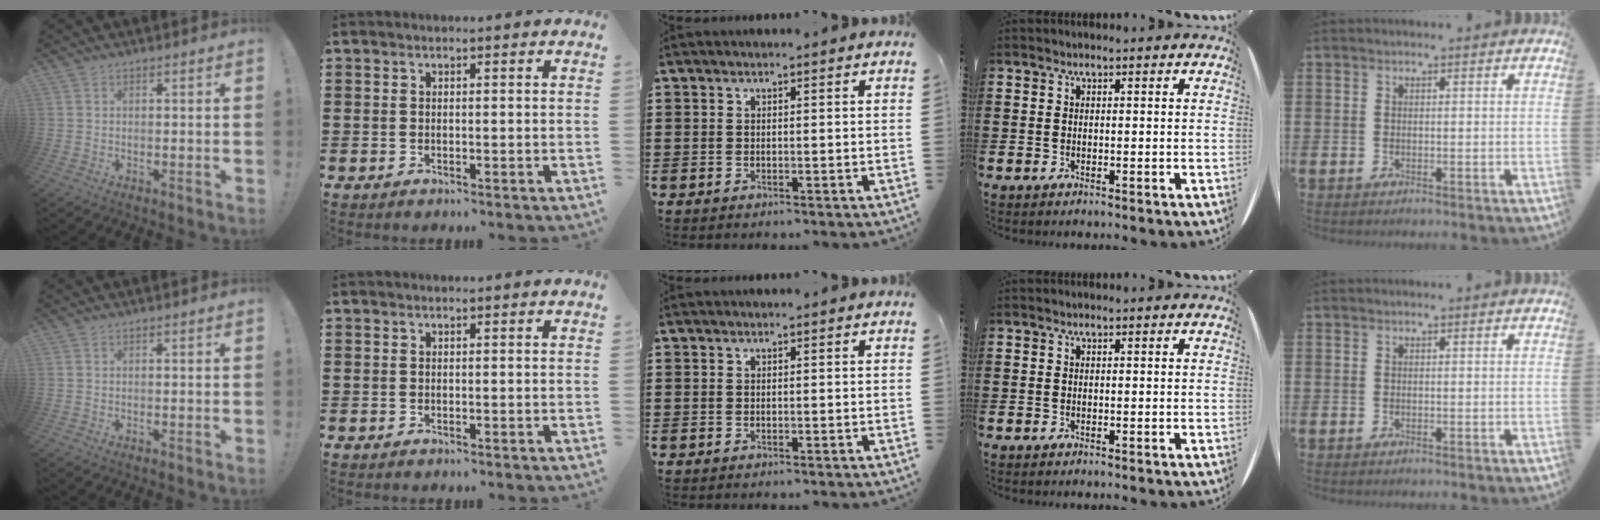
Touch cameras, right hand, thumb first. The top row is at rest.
{}